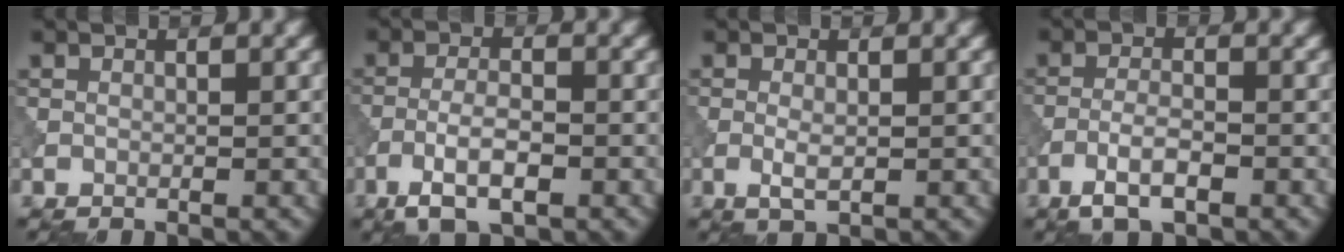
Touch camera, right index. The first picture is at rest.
{"total": 4.2, "force": [-2.1, 1.4, 3.3], "torque": [-0.065, 0.000, -0.044]}
{"total": 1.6, "force": [-0.3, 0.6, 1.5], "torque": [-0.031, -0.003, -0.006]}
{"total": 3.2, "force": [-1.8, 1.0, 2.5], "torque": [-0.053, 0.002, -0.040]}